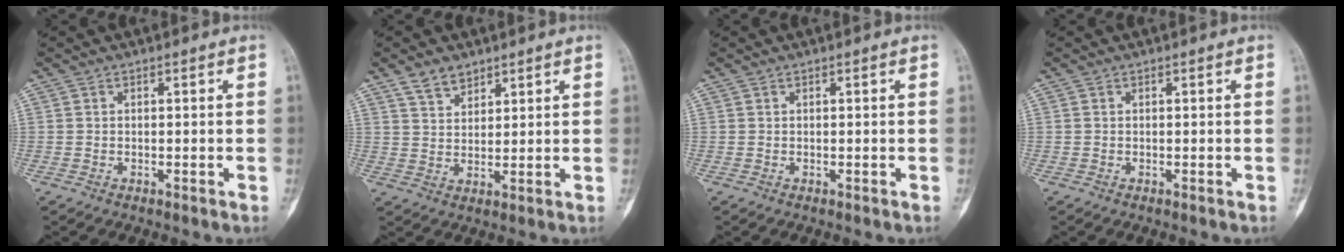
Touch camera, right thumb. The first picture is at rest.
{"total": 4.7, "force": [3.5, 2.6, 1.8], "torque": [-0.015, -0.022, 0.070]}
{"total": 0.0}
{"total": 0.0}